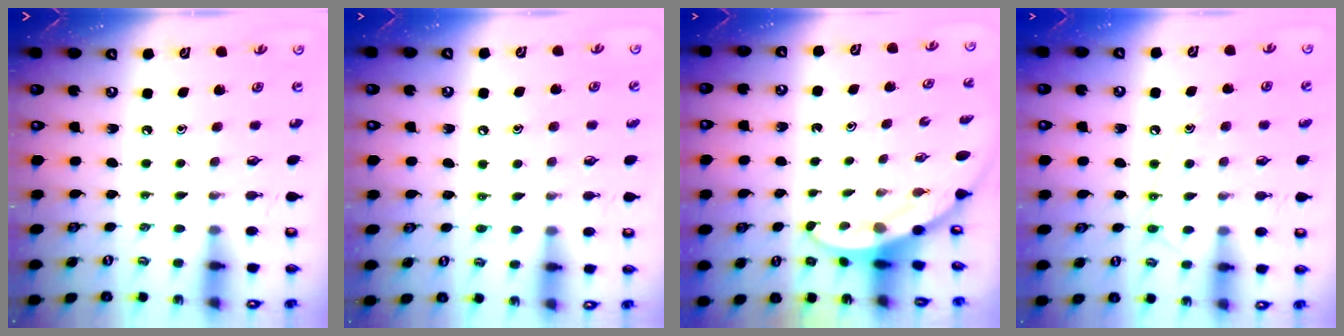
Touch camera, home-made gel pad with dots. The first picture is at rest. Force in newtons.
{"total": 6.2, "press": 6.2, "slide": 0.7}
{"total": 3.5, "press": 3.5, "slide": 0.1}
{"total": 10.9, "press": 10.9, "slide": 1.0}